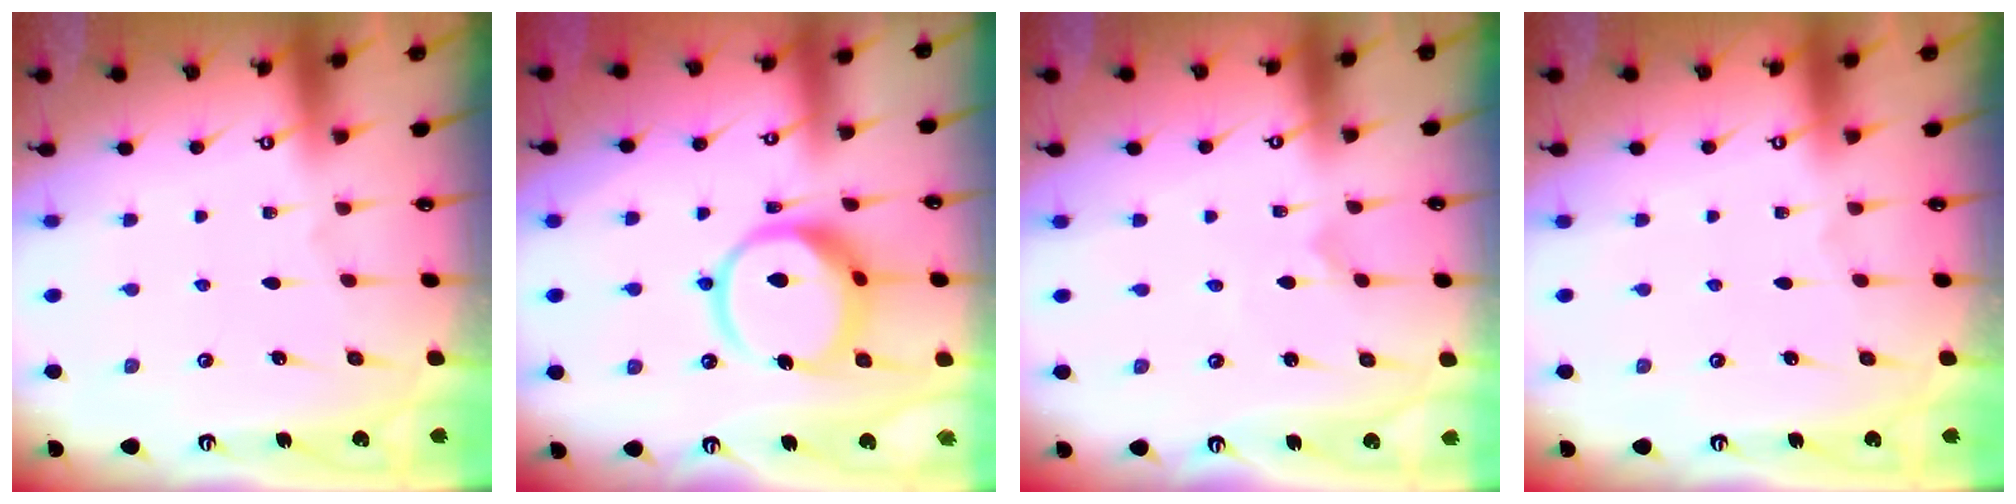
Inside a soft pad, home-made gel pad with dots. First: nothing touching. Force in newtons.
{"total": 13.9, "press": 13.8, "slide": 1.5}
{"total": 0.0}
{"total": 0.0}